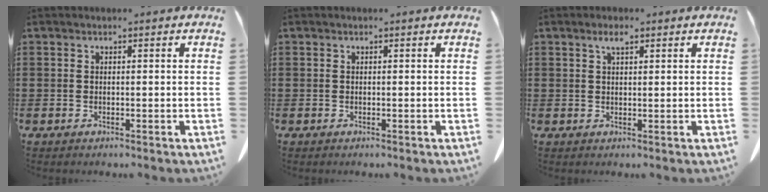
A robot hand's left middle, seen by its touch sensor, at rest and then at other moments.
{"total": 0.0}
{"total": 2.2, "force": [1.3, 0.6, 1.7], "torque": [-0.036, 0.002, 0.023]}